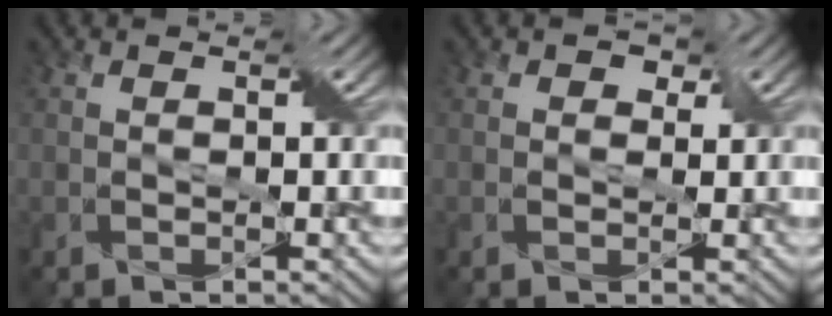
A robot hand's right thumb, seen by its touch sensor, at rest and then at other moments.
{"total": 1.9, "force": [1.0, 1.5, 0.7], "torque": [-0.010, -0.004, 0.010]}